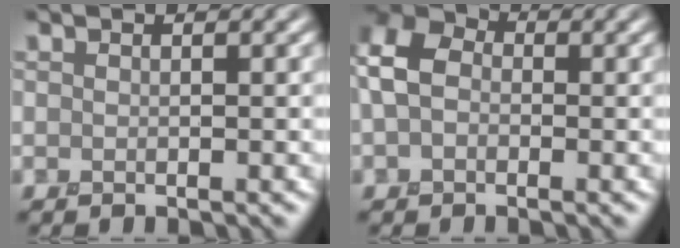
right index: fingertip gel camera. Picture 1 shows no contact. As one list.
[{"total": 5.8, "force": [0.2, 4.3, 3.9], "torque": [-0.096, 0.016, -0.007]}]